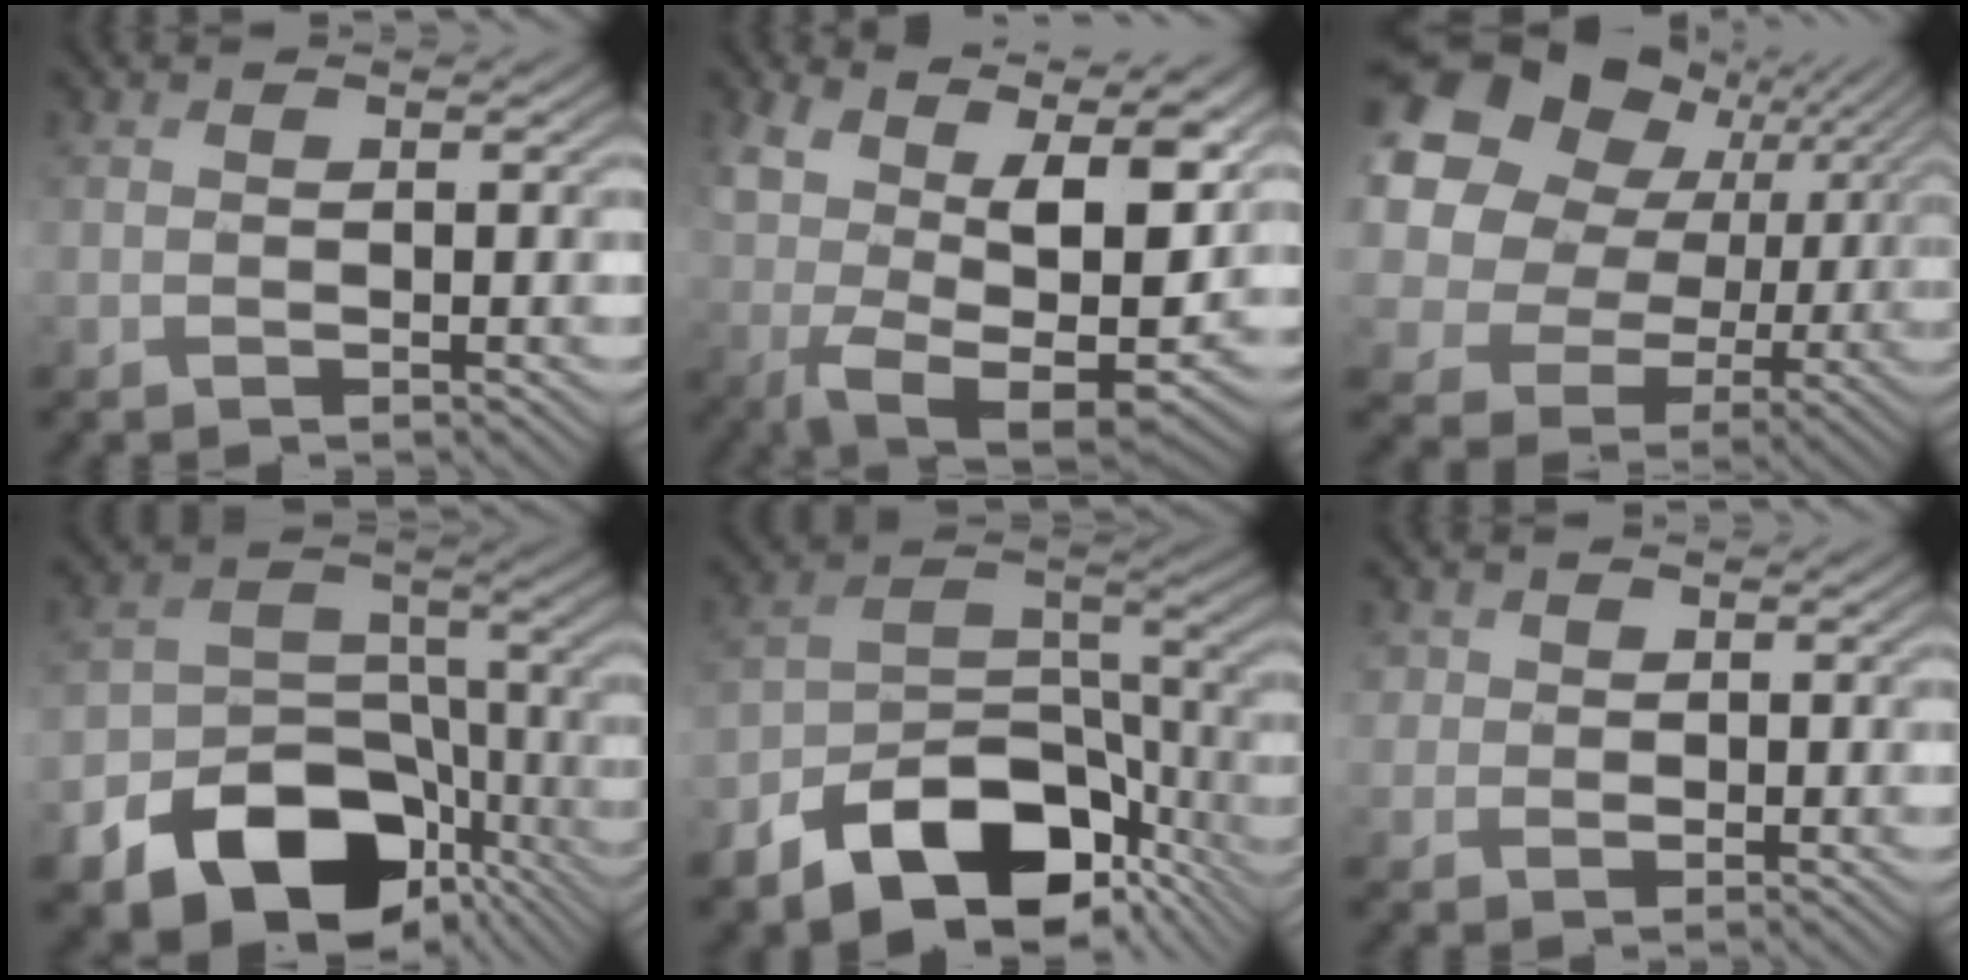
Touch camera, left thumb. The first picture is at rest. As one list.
[{"total": 17.0, "force": [5.1, 9.5, 13.1], "torque": [-0.252, -0.020, 0.110]}, {"total": 21.1, "force": [7.6, 16.8, 10.2], "torque": [-0.291, 0.043, 0.131]}, {"total": 16.1, "force": [-9.3, 10.5, 7.8], "torque": [-0.164, -0.039, -0.142]}, {"total": 13.8, "force": [-8.4, 7.7, 7.9], "torque": [-0.146, -0.015, -0.154]}, {"total": 1.9, "force": [0.7, 1.8, 0.3], "torque": [-0.009, -0.002, 0.013]}]